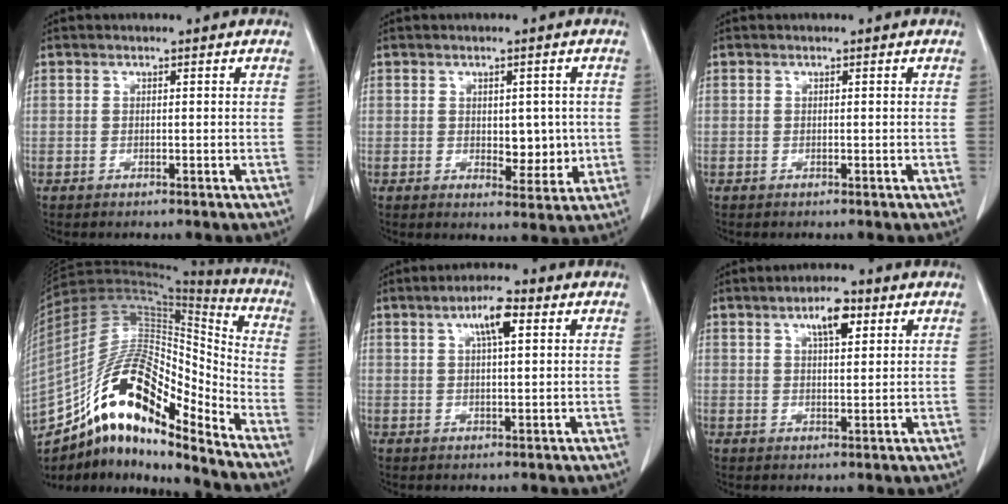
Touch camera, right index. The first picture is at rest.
{"total": 5.1, "force": [0.0, 2.8, 4.2], "torque": [-0.048, -0.006, 0.009]}
{"total": 0.0}
{"total": 19.8, "force": [-12.6, 5.5, 14.3], "torque": [-0.270, 0.036, -0.218]}
{"total": 4.9, "force": [2.0, 0.9, 4.4], "torque": [-0.081, 0.008, 0.036]}
{"total": 4.9, "force": [2.5, 1.5, 3.9], "torque": [-0.069, 0.004, 0.041]}